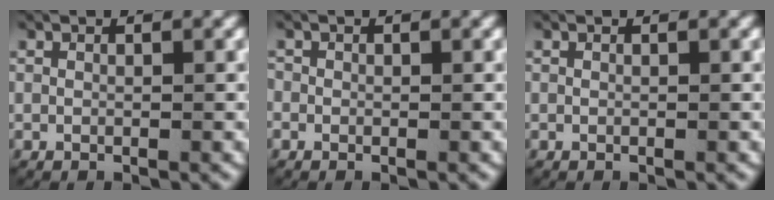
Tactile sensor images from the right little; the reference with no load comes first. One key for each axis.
{"total": 0.8, "fx": -0.2, "fy": 0.8, "fz": 0.1, "tx": -0.005, "ty": -0.003, "tz": -0.005}
{"total": 0.0}